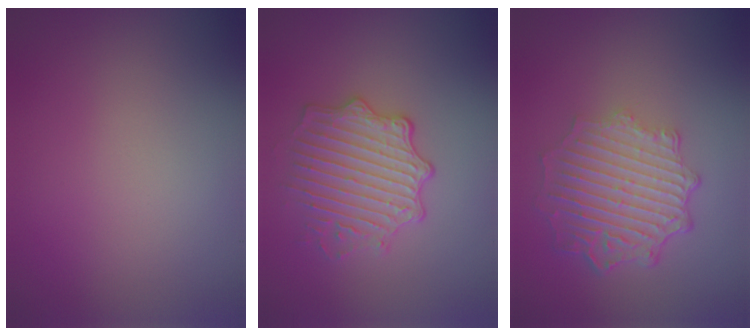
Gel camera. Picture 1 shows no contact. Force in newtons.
{"total": 4.0, "press": 3.8, "slide": 1.2}
{"total": 6.3, "press": 4.7, "slide": 4.2}